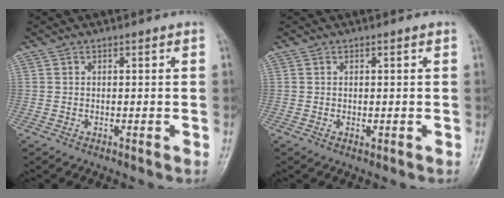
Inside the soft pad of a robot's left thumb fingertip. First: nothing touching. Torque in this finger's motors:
{"motor_torque": [-0.13, -0.03, 0.25, 0.02, 0.00]}